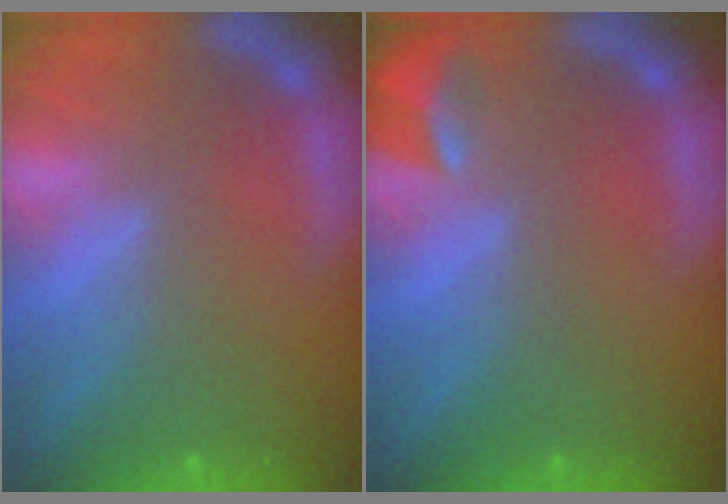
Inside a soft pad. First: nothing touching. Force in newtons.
{"total": 2.9}